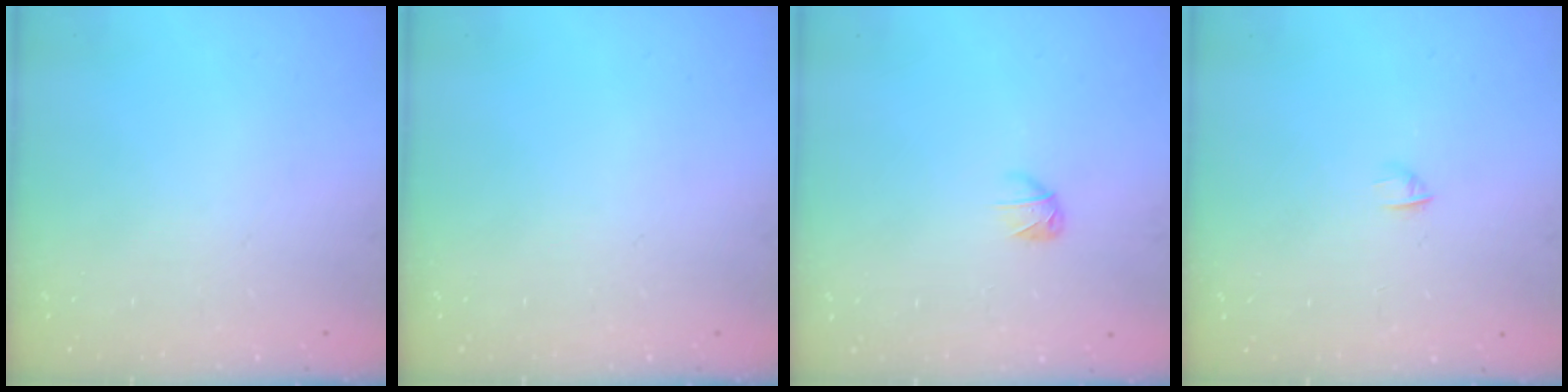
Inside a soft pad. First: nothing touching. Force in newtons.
{"total": 0.0}
{"total": 3.0, "press": 2.9, "slide": 0.7}
{"total": 1.9, "press": 1.8, "slide": 0.5}